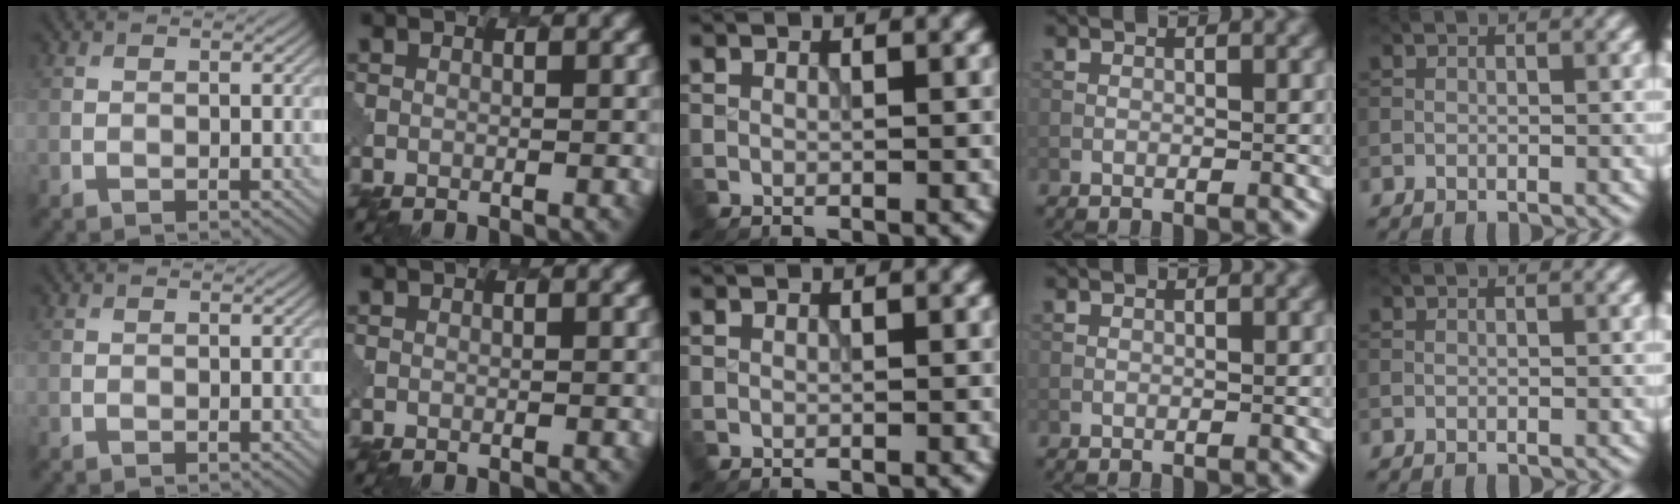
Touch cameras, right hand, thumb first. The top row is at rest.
{}